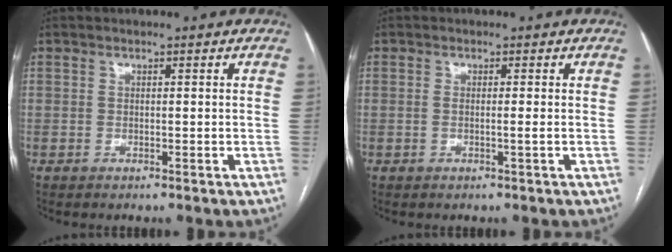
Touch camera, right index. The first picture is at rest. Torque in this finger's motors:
{"motor_torque": [0.03, 0.03, 0.02, 0.00]}